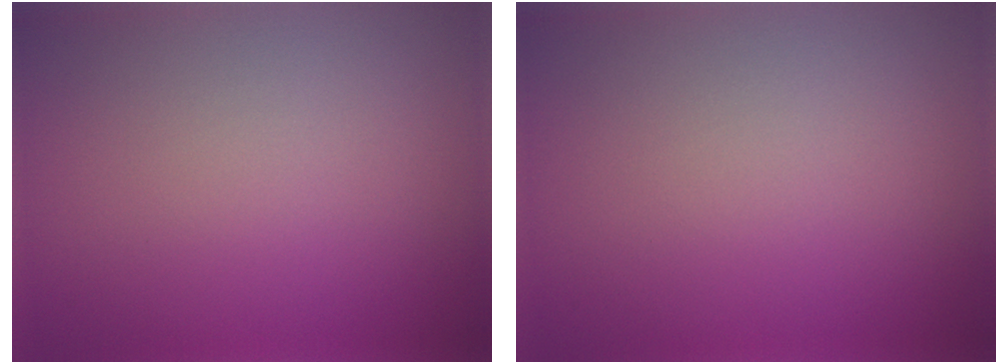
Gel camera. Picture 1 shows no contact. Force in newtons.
{"total": 0.0}